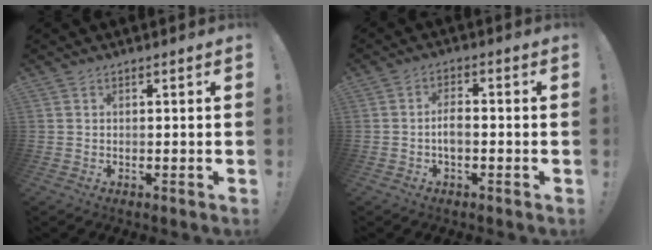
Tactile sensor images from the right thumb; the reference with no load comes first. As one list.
[{"total": 4.3, "force": [-1.1, 2.0, 3.6], "torque": [-0.063, 0.000, -0.023]}]